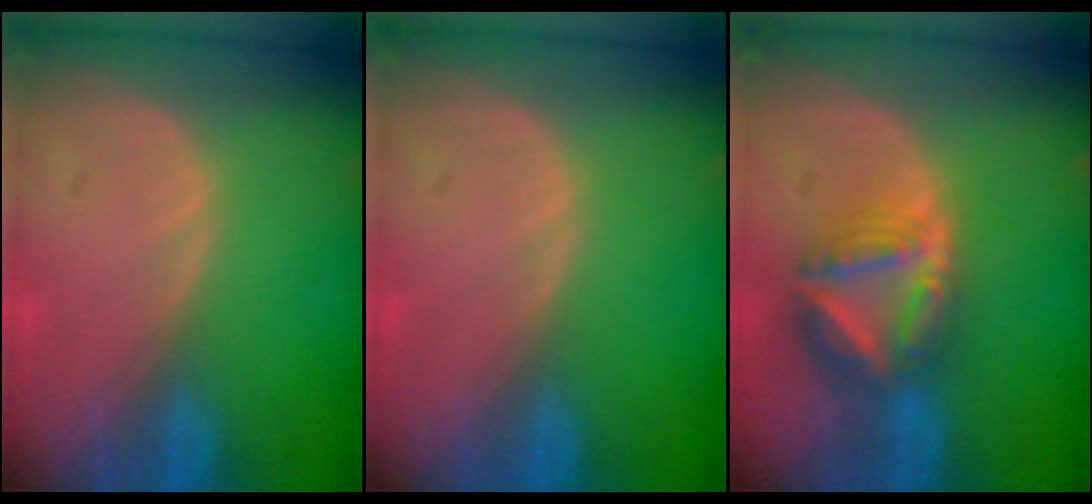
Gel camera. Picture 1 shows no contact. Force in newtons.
{"total": 0.0}
{"total": 8.1, "press": 7.0, "slide": 4.0}